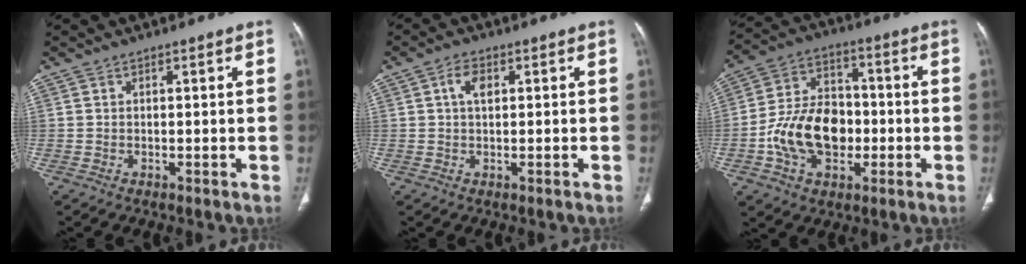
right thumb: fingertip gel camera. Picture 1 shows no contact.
{"total": 3.0, "force": [0.7, 1.8, 2.3], "torque": [-0.042, 0.005, 0.010]}
{"total": 15.4, "force": [-3.0, 10.7, 10.7], "torque": [-0.168, 0.031, -0.052]}